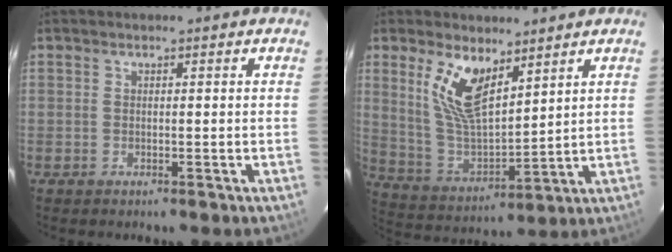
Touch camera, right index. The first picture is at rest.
{"total": 12.1, "force": [6.7, 4.9, 8.8], "torque": [-0.176, -0.001, 0.141]}